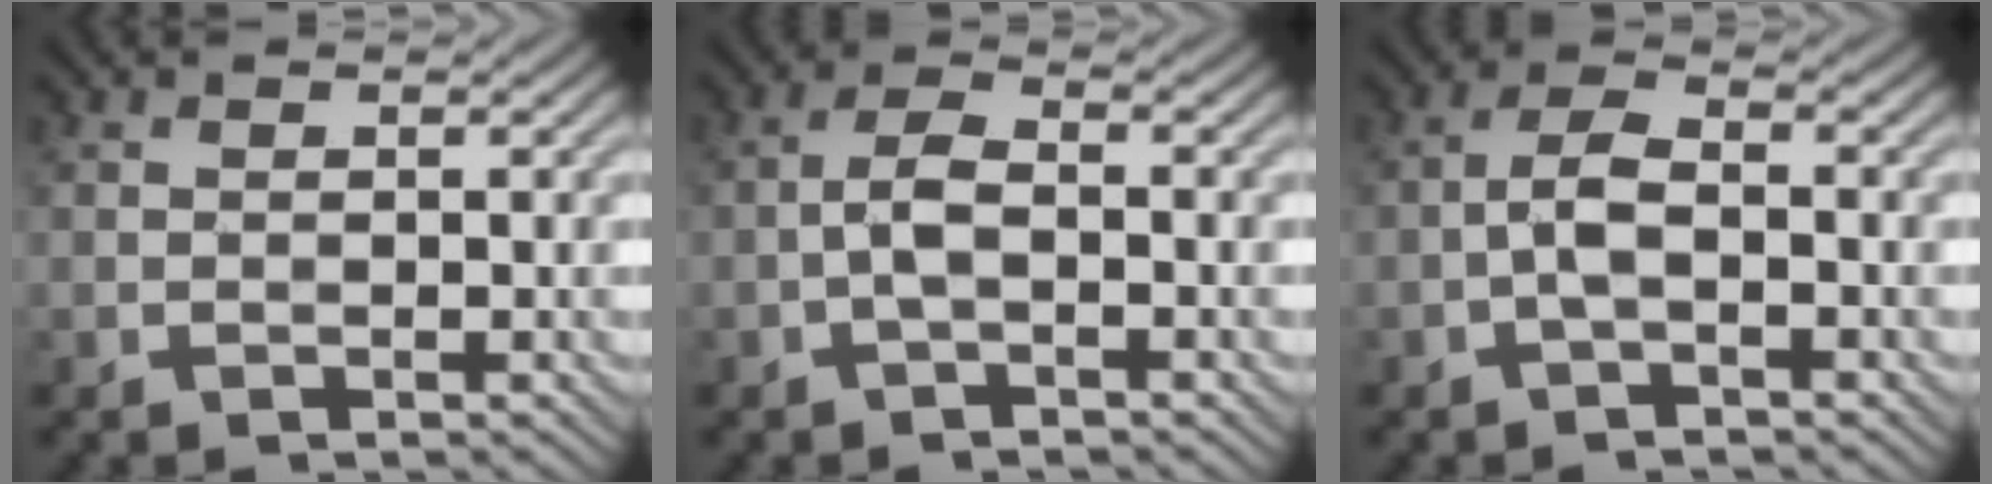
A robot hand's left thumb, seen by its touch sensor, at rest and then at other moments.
{"total": 2.9, "force": [-1.0, 1.0, 2.6], "torque": [-0.057, 0.007, -0.028]}
{"total": 3.2, "force": [-1.2, 1.0, 2.8], "torque": [-0.062, 0.007, -0.031]}